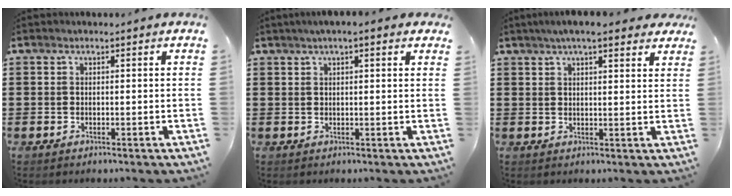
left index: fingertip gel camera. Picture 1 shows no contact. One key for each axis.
{"total": 2.0, "fx": 1.1, "fy": 0.4, "fz": 1.6, "tx": -0.032, "ty": 0.005, "tz": 0.019}
{"total": 5.0, "fx": 3.9, "fy": 0.8, "fz": 3.0, "tx": -0.067, "ty": 0.004, "tz": 0.069}